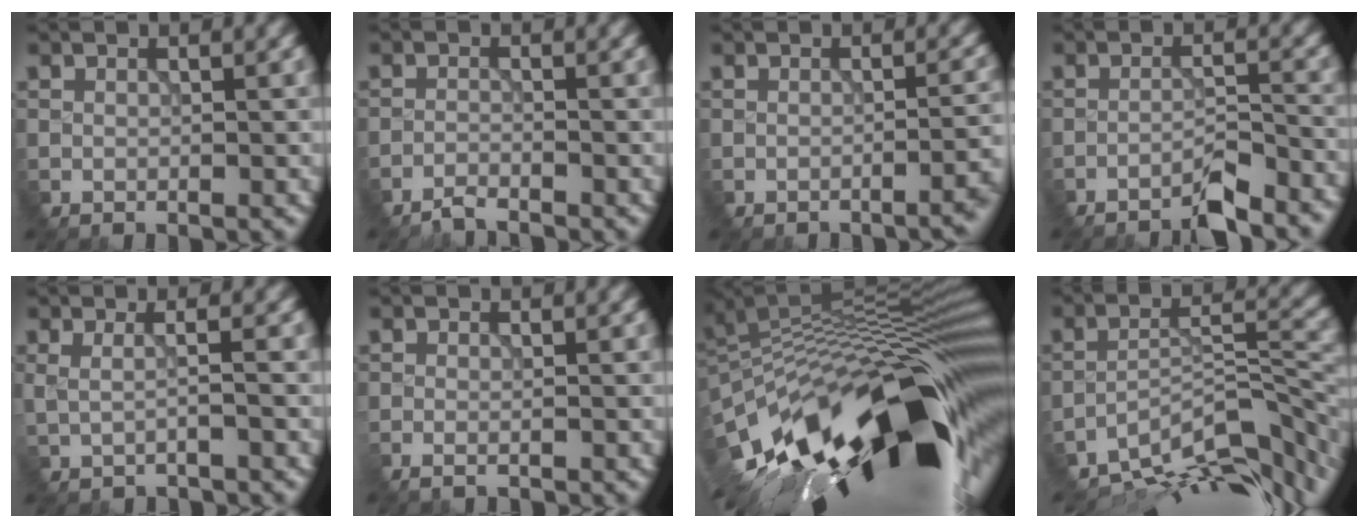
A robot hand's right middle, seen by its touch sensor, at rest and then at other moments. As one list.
[{"total": 1.9, "force": [-1.8, -0.2, -0.5], "torque": [0.003, 0.006, -0.044]}, {"total": 3.3, "force": [-2.0, 1.2, 2.3], "torque": [-0.007, 0.009, -0.024]}, {"total": 3.7, "force": [-3.4, 0.1, 1.3], "torque": [-0.022, 0.015, -0.062]}, {"total": 0.7, "force": [0.2, 0.3, 0.6], "torque": [-0.015, 0.004, -0.010]}, {"total": 1.2, "force": [-0.6, 0.6, 0.8], "torque": [0.007, 0.010, -0.018]}, {"total": 17.4, "force": [-7.4, 6.4, 14.4], "torque": [-0.246, -0.002, -0.132]}, {"total": 10.3, "force": [-8.4, 2.6, 5.2], "torque": [-0.092, 0.008, -0.142]}]